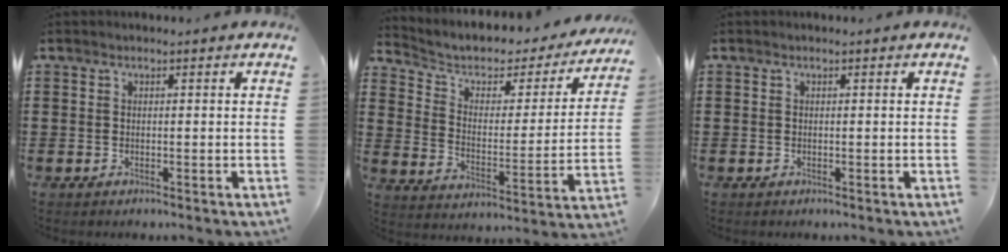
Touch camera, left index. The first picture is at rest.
{"total": 3.8, "force": [2.7, 2.3, 1.5], "torque": [-0.052, -0.022, 0.038]}
{"total": 0.0}